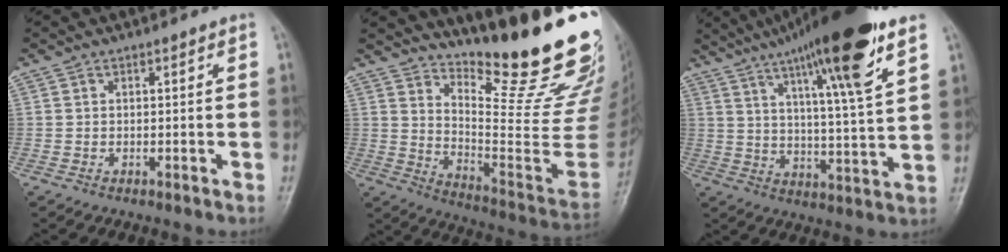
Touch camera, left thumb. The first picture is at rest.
{"total": 26.8, "force": [19.8, 4.4, 17.5], "torque": [-0.232, -0.164, 0.289]}
{"total": 20.4, "force": [12.2, 2.2, 16.1], "torque": [-0.246, -0.038, 0.193]}